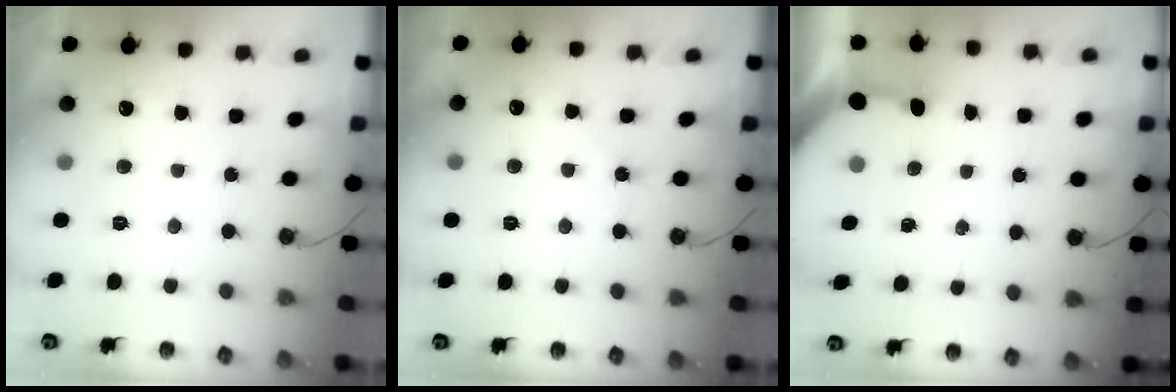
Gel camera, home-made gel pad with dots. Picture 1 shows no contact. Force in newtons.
{"total": 3.1, "press": 3.1, "slide": 0.6}
{"total": 3.2, "press": 3.2, "slide": 0.4}